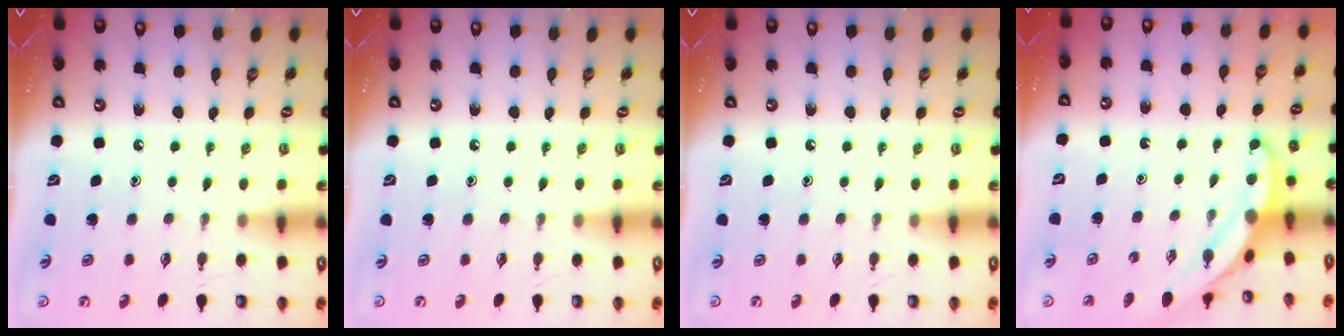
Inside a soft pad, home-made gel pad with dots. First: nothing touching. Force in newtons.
{"total": 0.0}
{"total": 0.0}
{"total": 5.1, "press": 5.0, "slide": 0.4}